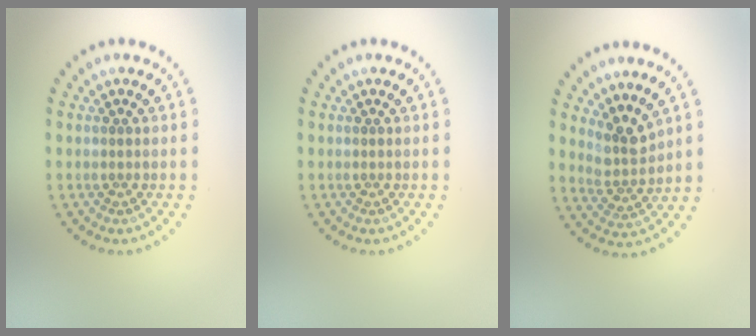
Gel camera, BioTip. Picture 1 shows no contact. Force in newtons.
{"total": 0.0}
{"total": 2.8, "press": 2.0, "slide": 1.9}